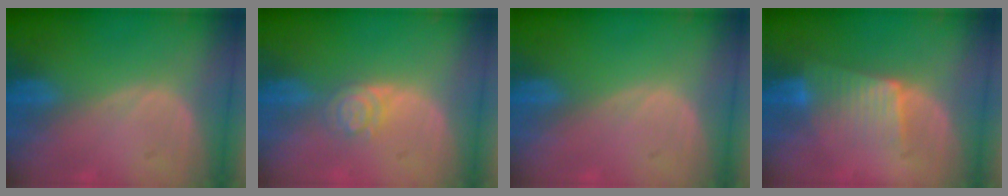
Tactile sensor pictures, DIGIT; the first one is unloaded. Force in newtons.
{"total": 4.0, "press": 3.6, "slide": 1.7}
{"total": 0.0}
{"total": 6.2, "press": 5.9, "slide": 1.8}